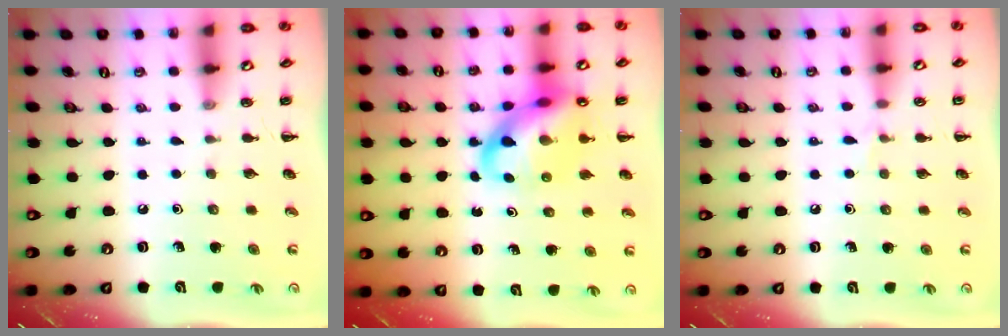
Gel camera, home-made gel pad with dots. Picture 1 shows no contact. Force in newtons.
{"total": 14.7, "press": 14.2, "slide": 3.6}
{"total": 3.9, "press": 3.8, "slide": 1.1}